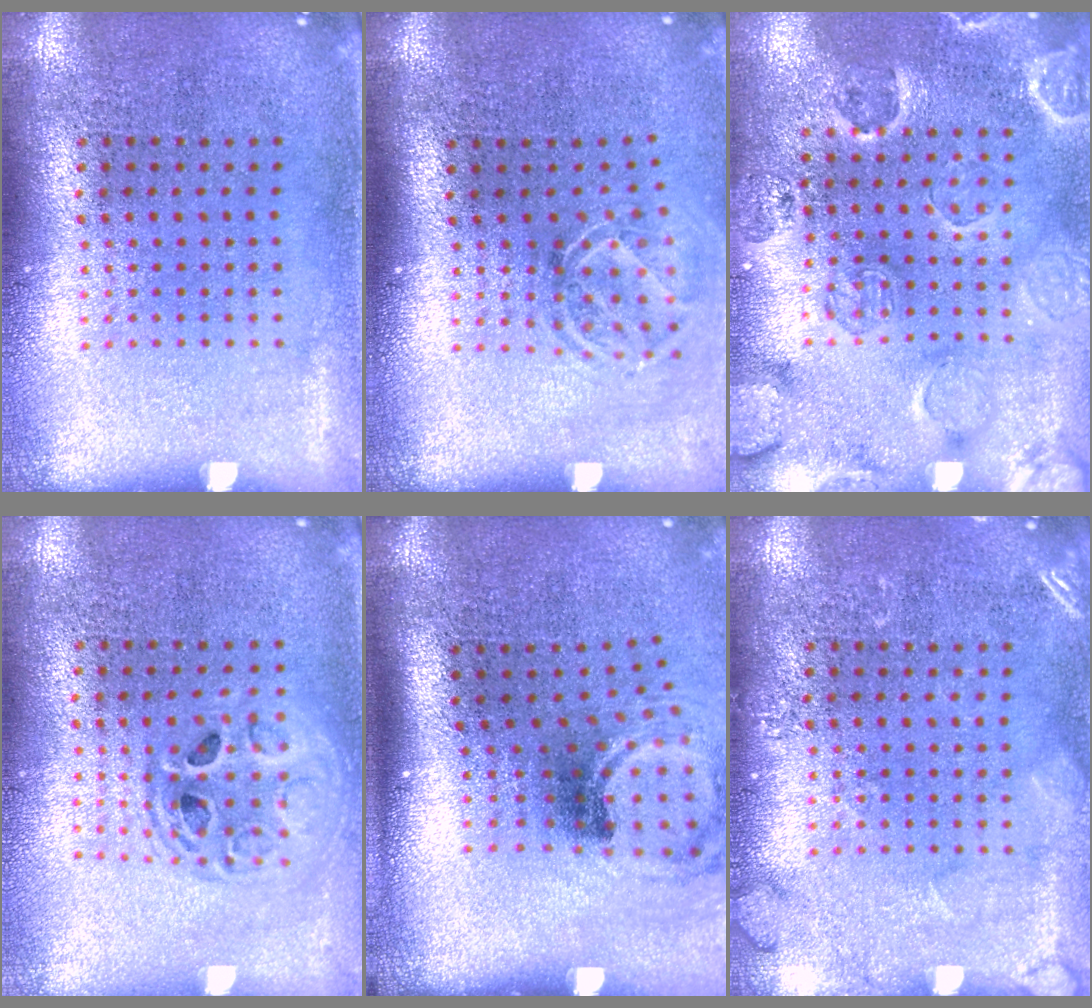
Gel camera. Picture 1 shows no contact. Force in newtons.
{"total": 1.7, "press": 1.1, "slide": 1.3}
{"total": 2.4, "press": 2.0, "slide": 1.4}
{"total": 1.4, "press": 1.2, "slide": 0.7}
{"total": 1.8, "press": 1.1, "slide": 1.4}
{"total": 2.0, "press": 2.0, "slide": 0.4}